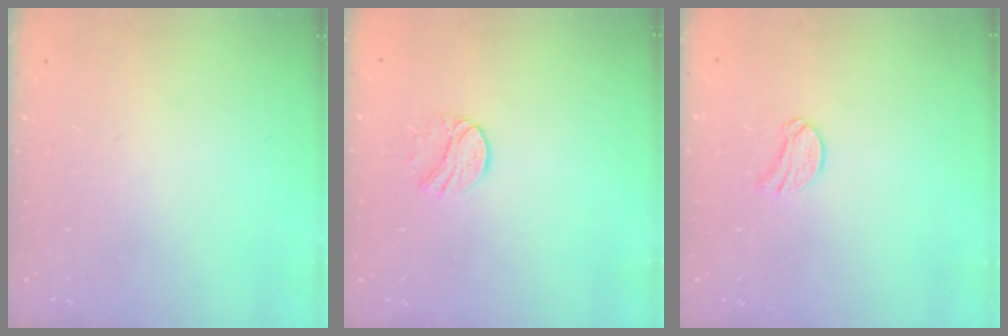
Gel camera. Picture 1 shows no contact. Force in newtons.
{"total": 7.6, "press": 7.6, "slide": 0.6}
{"total": 8.2, "press": 8.1, "slide": 0.7}